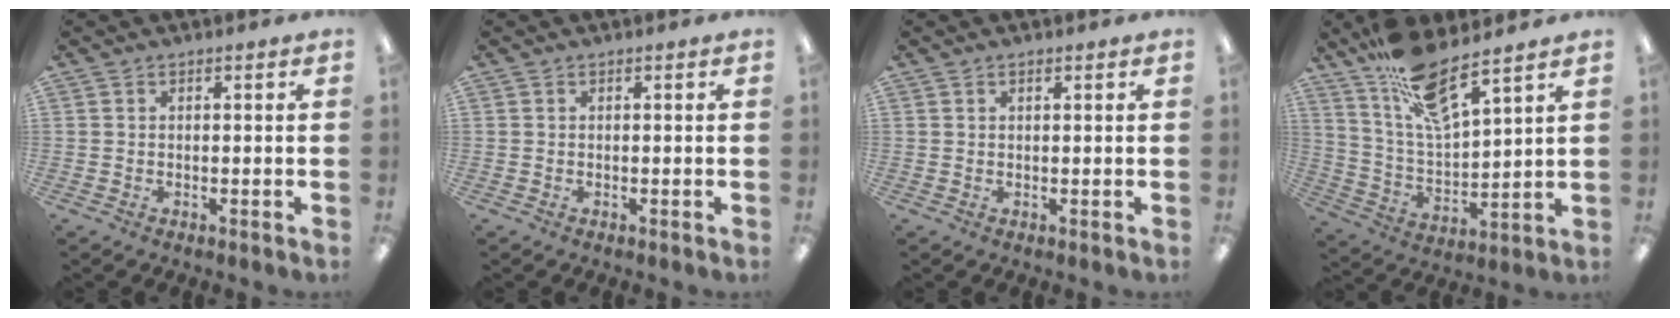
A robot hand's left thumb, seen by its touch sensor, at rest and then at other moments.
{"total": 0.0}
{"total": 0.8, "force": [0.6, 0.3, 0.4], "torque": [-0.003, -0.002, 0.009]}
{"total": 13.5, "force": [10.7, 2.7, 7.8], "torque": [-0.156, -0.060, 0.187]}